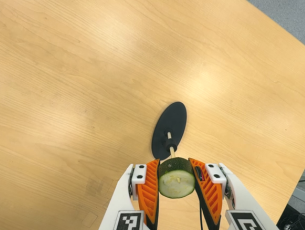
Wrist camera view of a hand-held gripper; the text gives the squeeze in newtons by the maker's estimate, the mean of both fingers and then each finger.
{"total": 13.0, "left": 13.3, "right": 12.6}